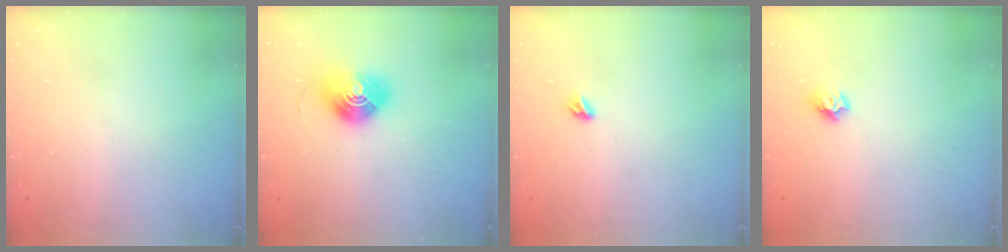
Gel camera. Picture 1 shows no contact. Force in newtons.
{"total": 10.4, "press": 10.4, "slide": 0.3}
{"total": 3.5, "press": 3.4, "slide": 0.7}
{"total": 7.0, "press": 7.0, "slide": 0.7}